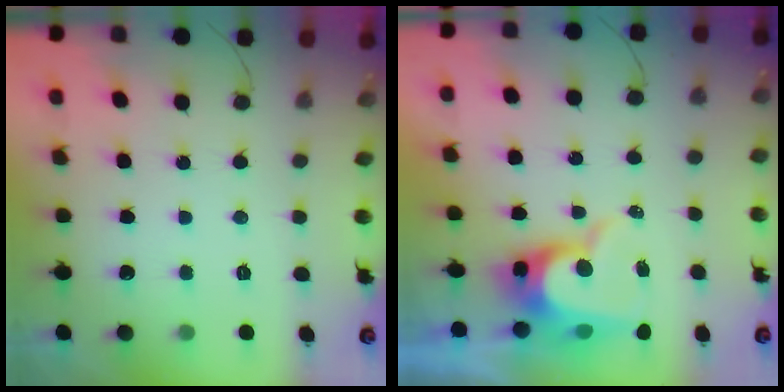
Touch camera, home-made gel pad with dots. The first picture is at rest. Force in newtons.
{"total": 13.3, "press": 13.3, "slide": 0.7}